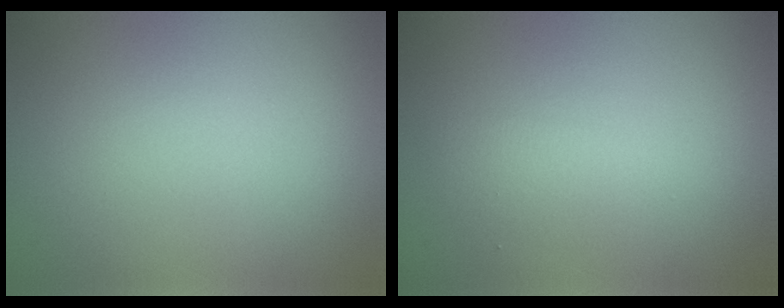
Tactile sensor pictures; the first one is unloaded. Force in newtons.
{"total": 1.8, "press": 1.8, "slide": 0.1}